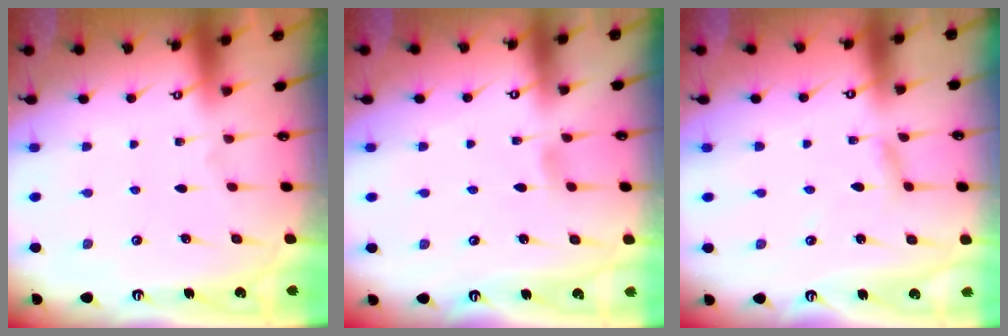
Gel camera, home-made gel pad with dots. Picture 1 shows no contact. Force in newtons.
{"total": 2.9, "press": 2.9, "slide": 0.4}
{"total": 2.3, "press": 2.3, "slide": 0.2}